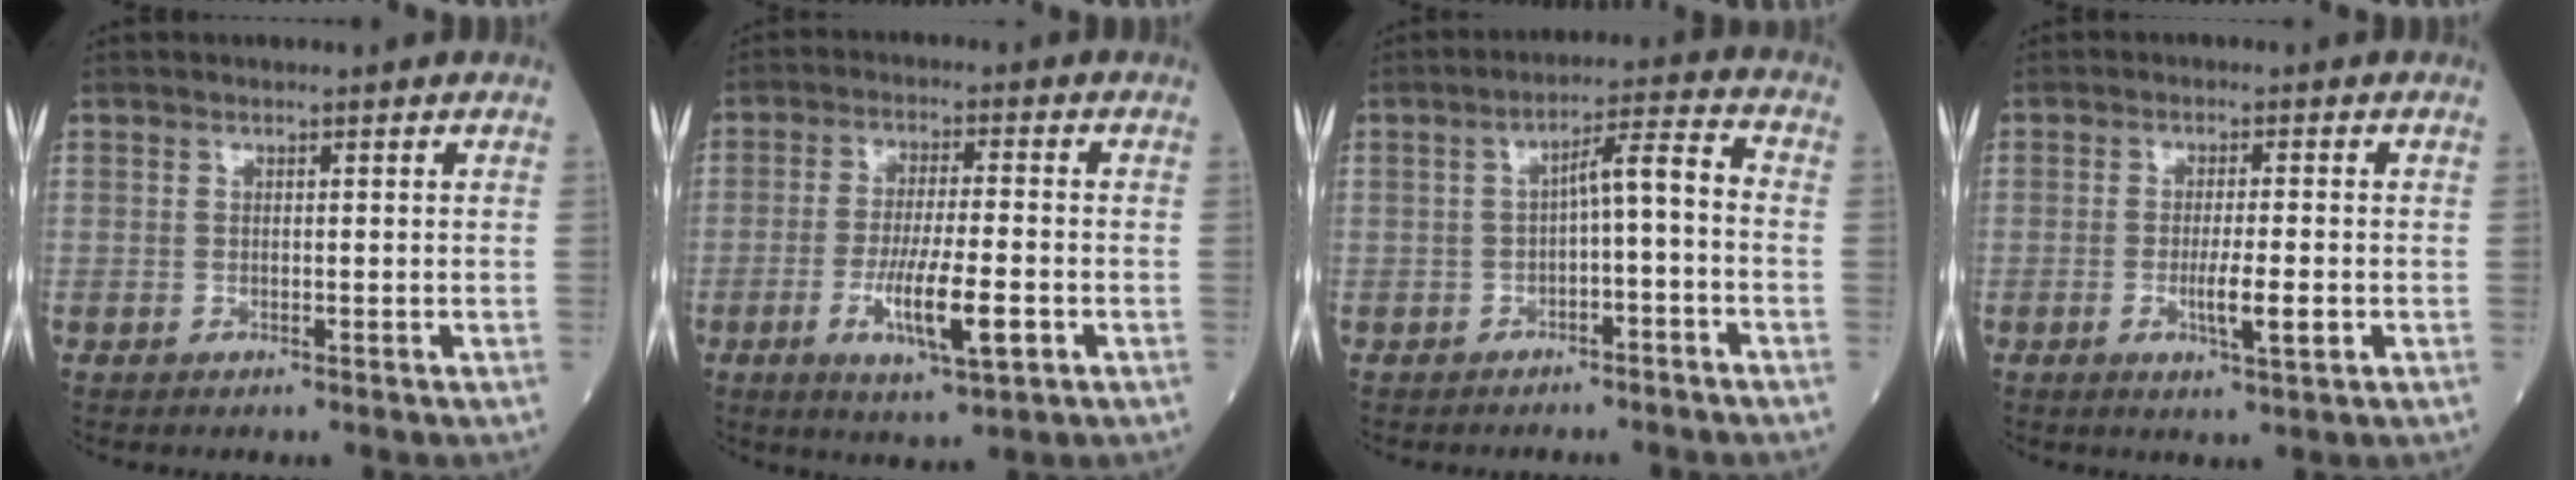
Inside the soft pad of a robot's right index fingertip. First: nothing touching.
{"total": 9.3, "force": [-3.0, 1.4, 8.7], "torque": [-0.156, -0.011, -0.048]}
{"total": 5.3, "force": [-1.4, 0.9, 5.0], "torque": [-0.076, 0.027, -0.021]}
{"total": 6.8, "force": [-1.8, 0.6, 6.5], "torque": [-0.112, -0.010, -0.027]}